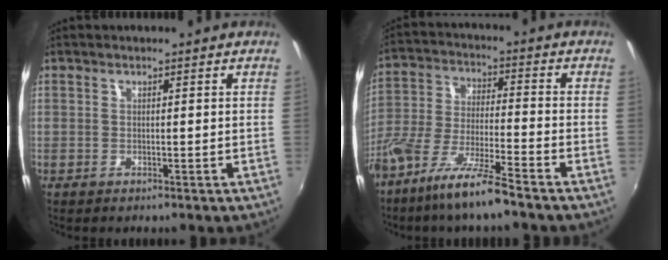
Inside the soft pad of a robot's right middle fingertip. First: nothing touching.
{"total": 11.5, "force": [-8.5, 0.6, 7.7], "torque": [-0.161, -0.017, -0.160]}